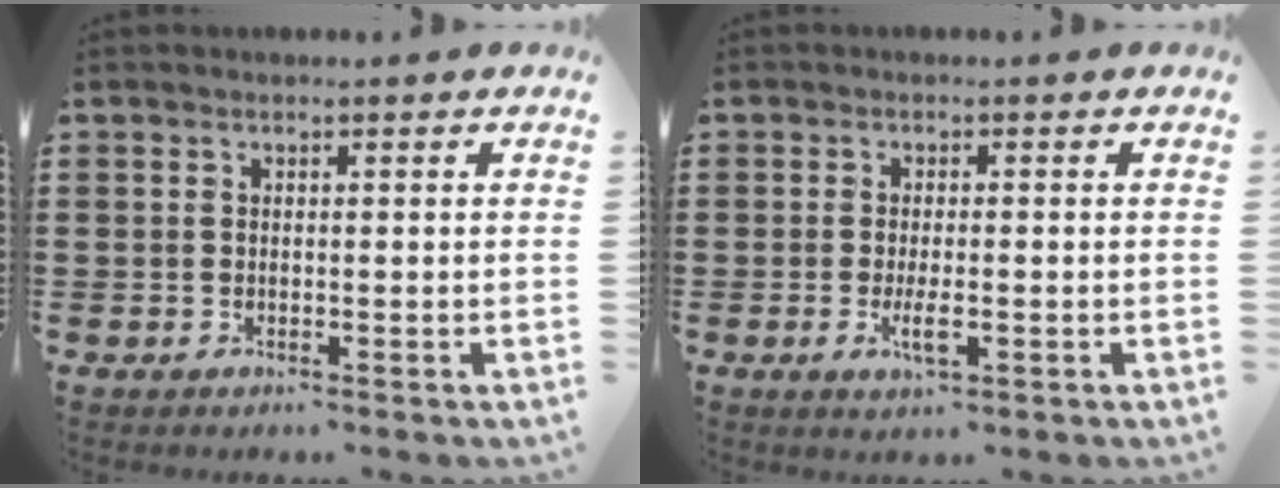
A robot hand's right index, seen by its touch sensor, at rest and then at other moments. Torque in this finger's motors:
{"motor_torque": [0.62, 0.06, 0.06, 0.03]}